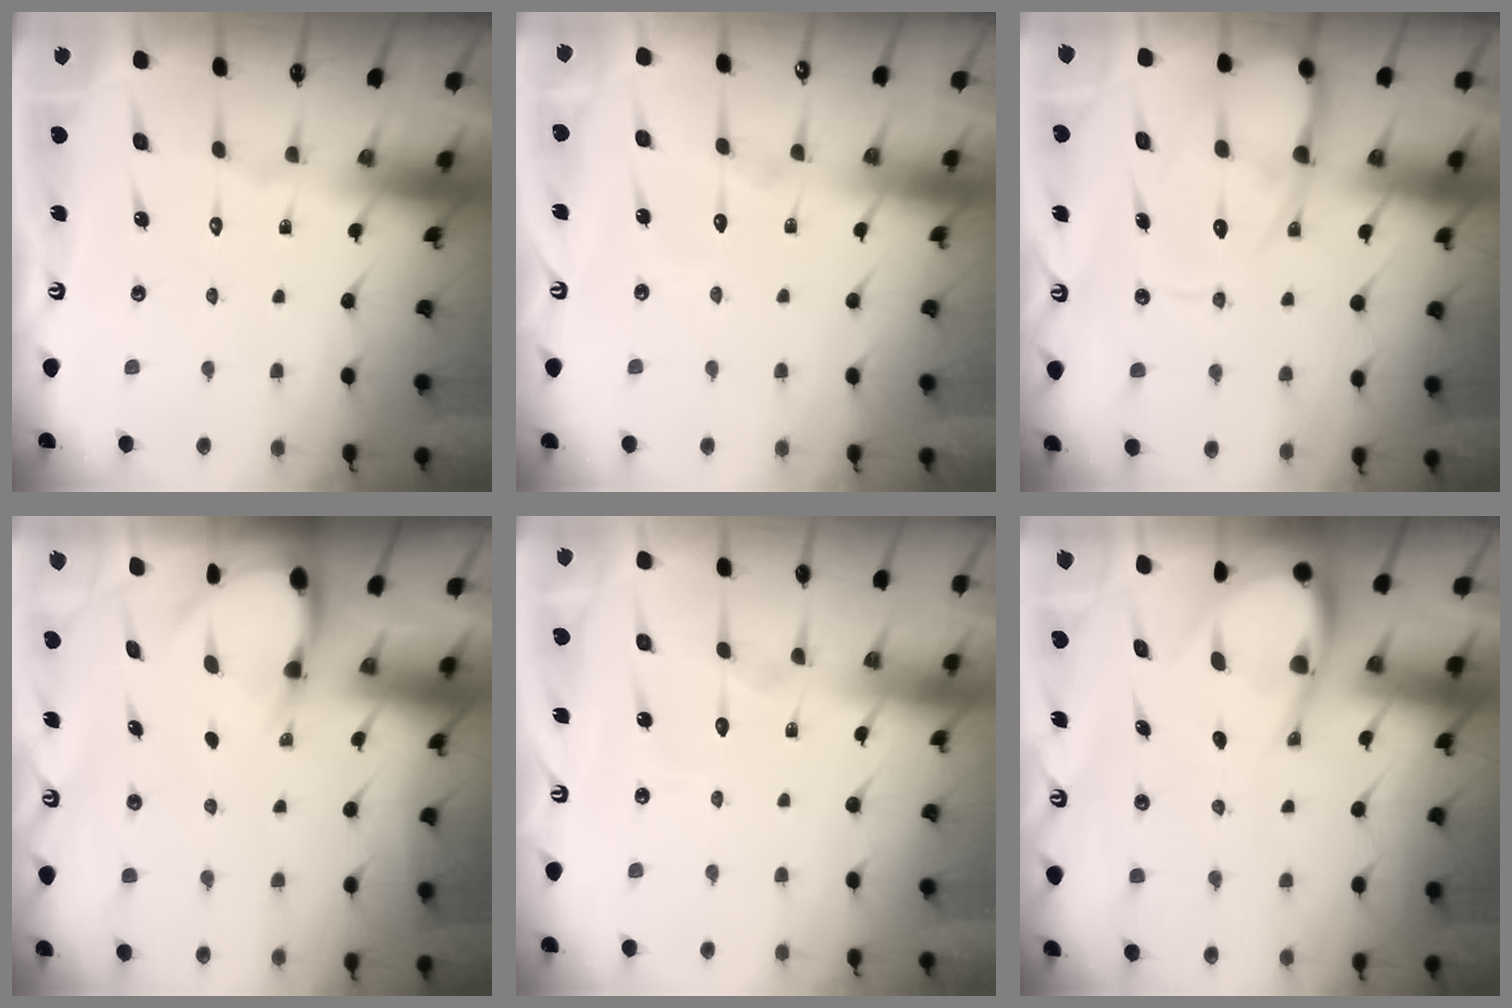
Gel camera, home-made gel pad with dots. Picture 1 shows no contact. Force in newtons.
{"total": 6.7, "press": 6.7, "slide": 0.5}
{"total": 11.8, "press": 11.7, "slide": 1.3}
{"total": 3.3, "press": 3.3, "slide": 0.1}
{"total": 3.5, "press": 3.5, "slide": 0.3}
{"total": 7.7, "press": 7.6, "slide": 0.9}